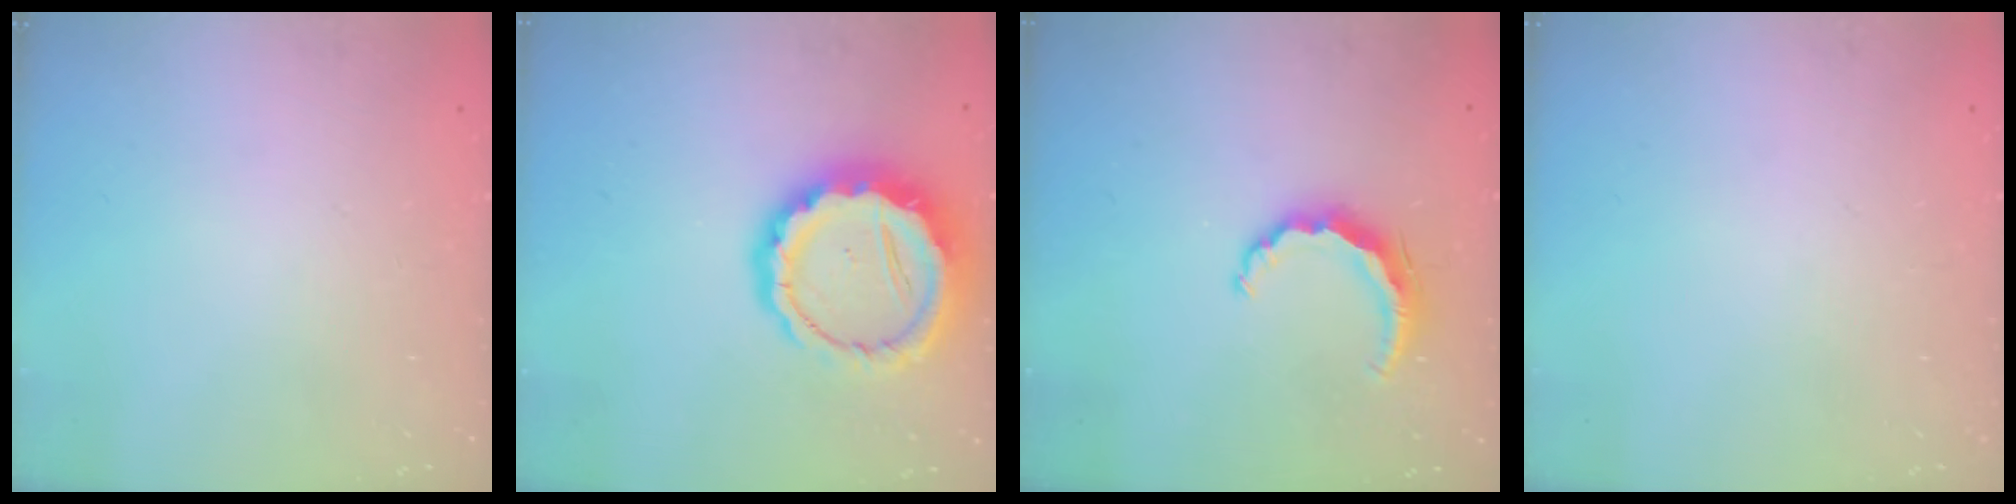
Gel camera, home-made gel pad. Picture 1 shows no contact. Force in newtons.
{"total": 14.2, "press": 13.9, "slide": 2.8}
{"total": 7.2, "press": 7.1, "slide": 0.9}
{"total": 0.0}